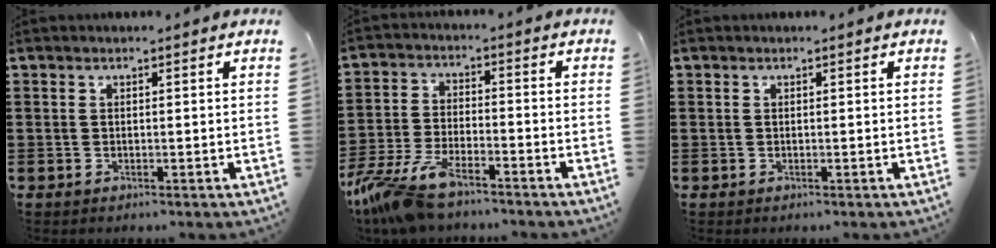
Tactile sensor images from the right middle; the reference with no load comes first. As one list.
[{"total": 8.7, "force": [-7.1, 1.9, 4.6], "torque": [-0.120, -0.002, -0.145]}, {"total": 0.0}]